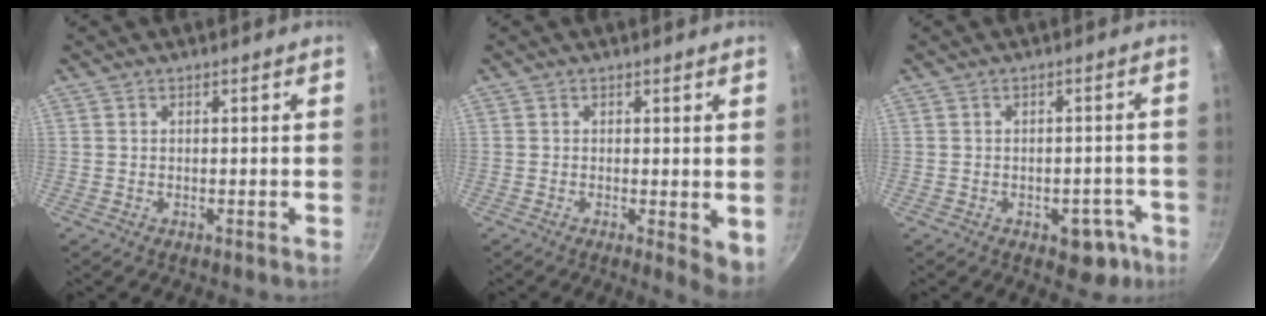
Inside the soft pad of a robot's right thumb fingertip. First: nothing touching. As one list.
[{"total": 4.2, "force": [-0.4, 1.4, 4.0], "torque": [-0.051, -0.011, -0.008]}, {"total": 5.8, "force": [-3.1, 3.5, 3.4], "torque": [-0.018, 0.028, -0.032]}]